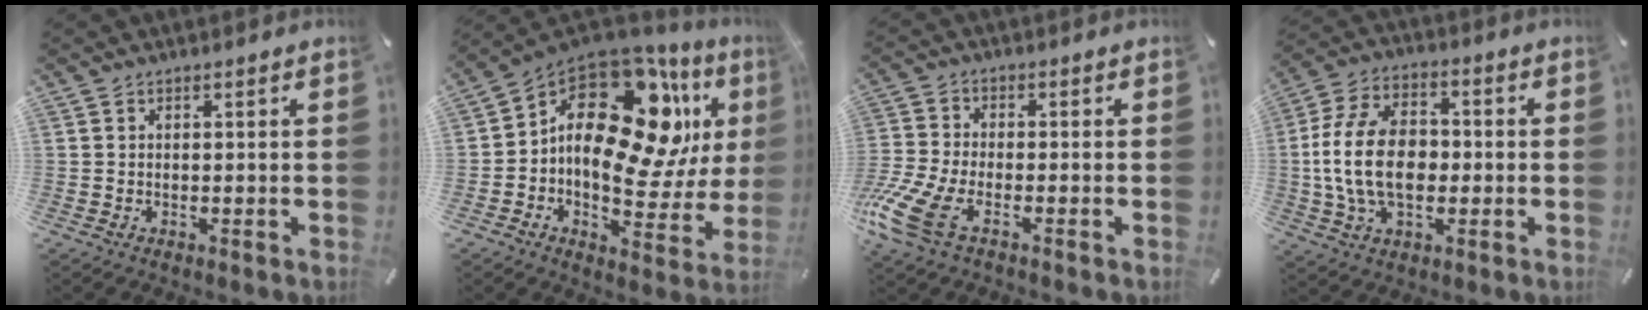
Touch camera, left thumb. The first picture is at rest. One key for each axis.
{"total": 20.7, "fx": 6.2, "fy": 12.3, "fz": 15.4, "tx": -0.233, "ty": -0.050, "tz": 0.104}
{"total": 9.9, "fx": -4.7, "fy": 4.9, "fz": 7.3, "tx": -0.178, "ty": -0.004, "tz": -0.090}
{"total": 15.3, "fx": -1.5, "fy": 10.4, "fz": 11.2, "tx": -0.251, "ty": 0.009, "tz": -0.025}